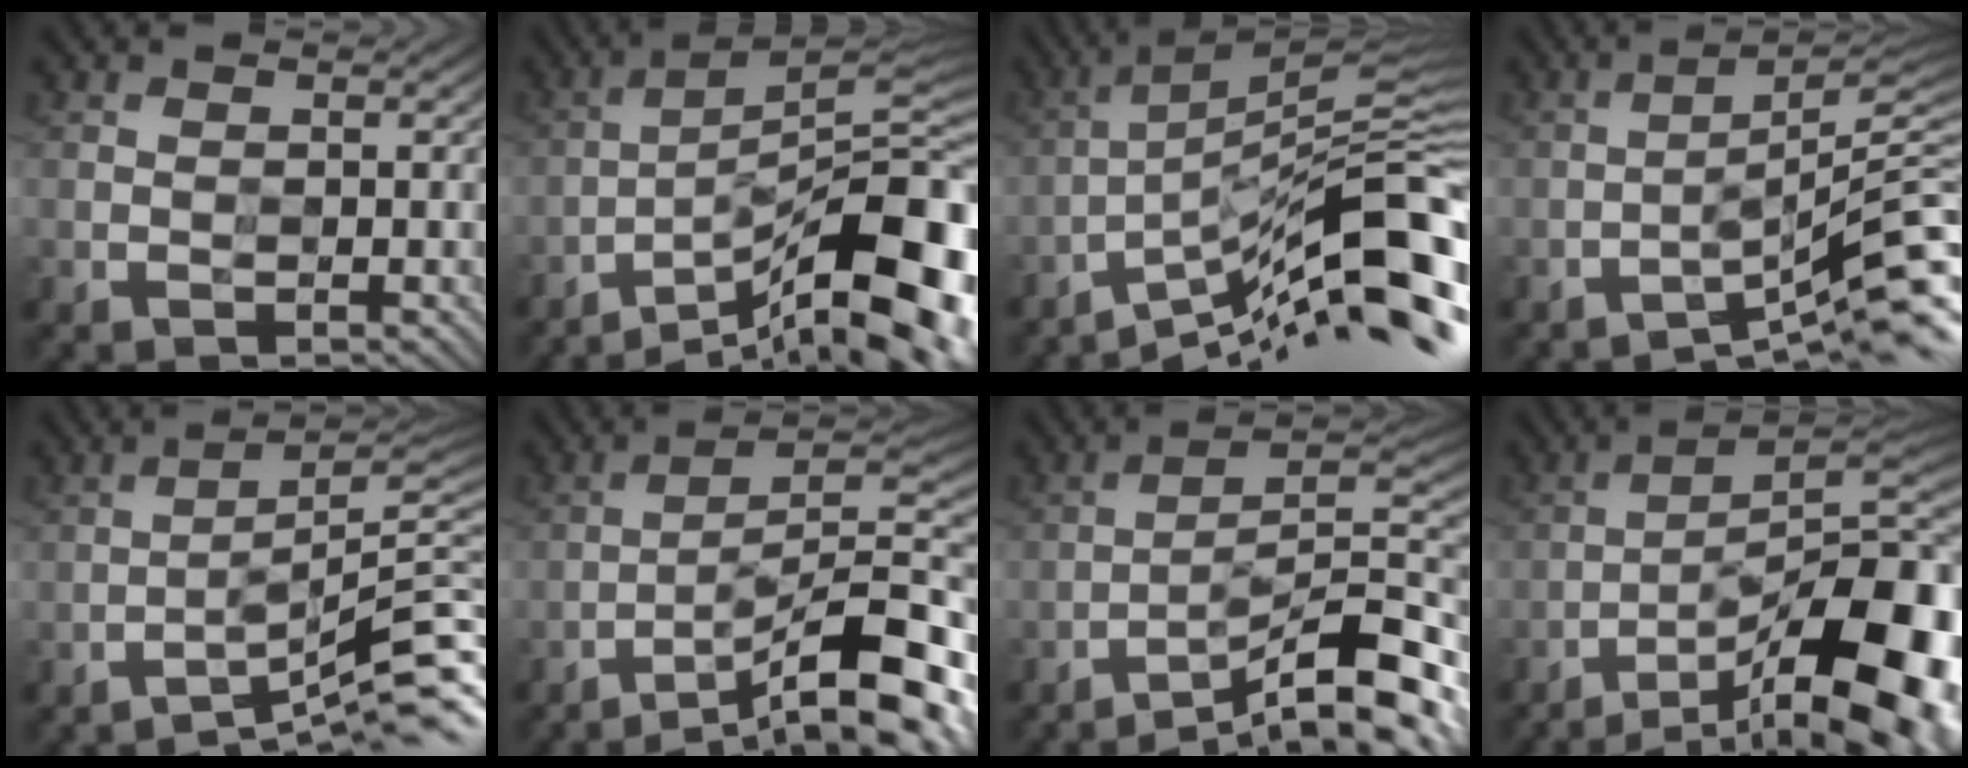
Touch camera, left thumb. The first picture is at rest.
{"total": 14.8, "force": [-10.0, 2.8, 10.6], "torque": [-0.147, 0.016, -0.167]}
{"total": 14.6, "force": [-8.8, 2.2, 11.5], "torque": [-0.183, 0.021, -0.155]}
{"total": 8.6, "force": [-5.8, 0.3, 6.3], "torque": [-0.081, 0.026, -0.102]}
{"total": 8.5, "force": [-5.7, 0.3, 6.3], "torque": [-0.087, 0.017, -0.100]}
{"total": 14.8, "force": [-9.7, 3.1, 10.7], "torque": [-0.151, 0.008, -0.158]}
{"total": 13.8, "force": [-9.9, 2.5, 9.4], "torque": [-0.131, 0.013, -0.160]}
{"total": 16.8, "force": [-10.9, 4.6, 11.9], "torque": [-0.145, 0.001, -0.166]}